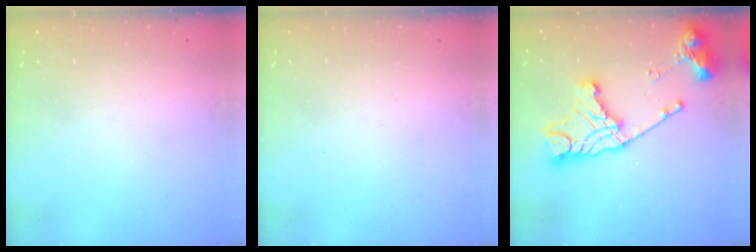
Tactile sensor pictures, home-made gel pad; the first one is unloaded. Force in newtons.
{"total": 0.0}
{"total": 19.6, "press": 19.5, "slide": 2.0}